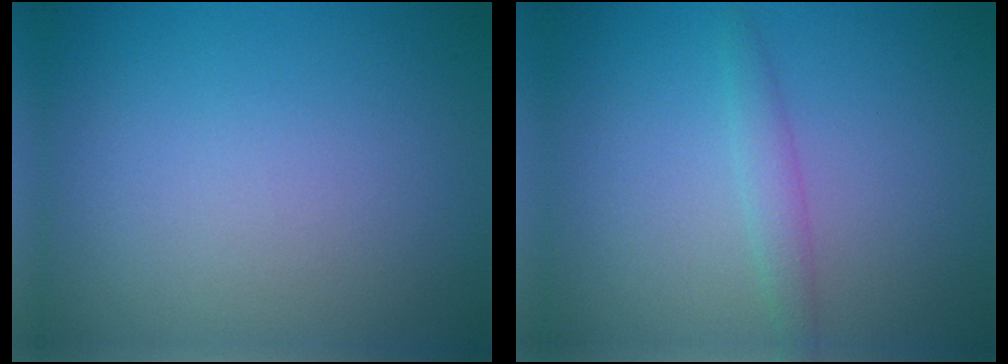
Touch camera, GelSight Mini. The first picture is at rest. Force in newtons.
{"total": 1.6, "press": 1.6, "slide": 0.0}